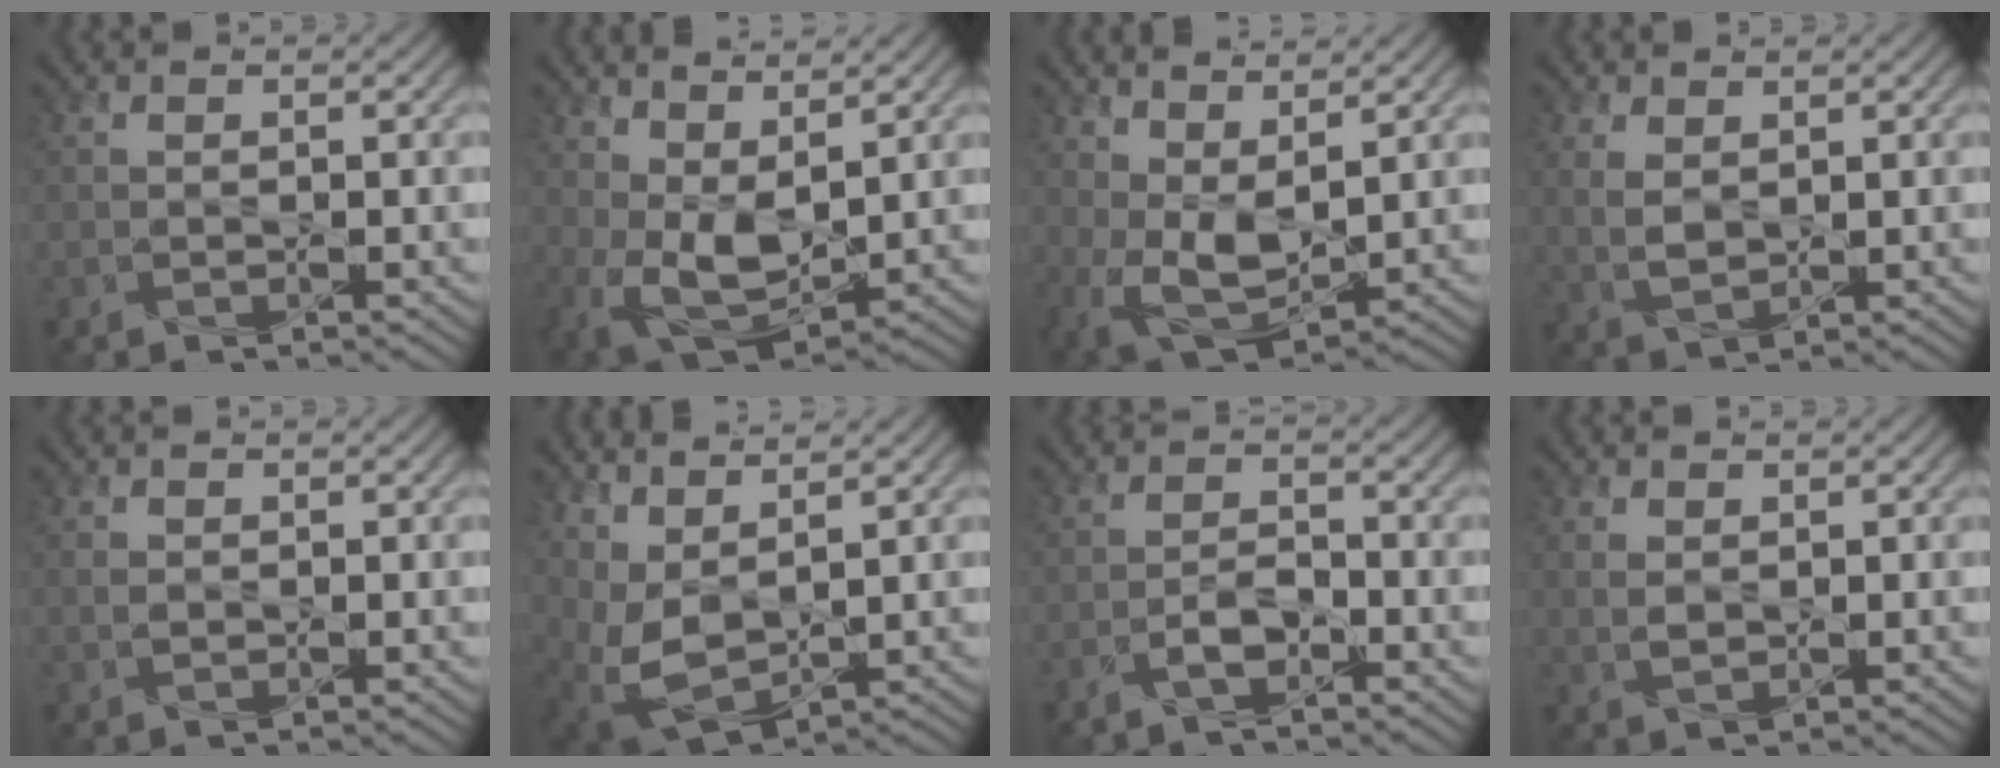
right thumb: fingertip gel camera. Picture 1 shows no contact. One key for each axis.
{"total": 9.1, "fx": 2.4, "fy": 4.9, "fz": 7.2, "tx": -0.175, "ty": -0.005, "tz": 0.046}
{"total": 8.1, "fx": 2.4, "fy": 4.3, "fz": 6.4, "tx": -0.160, "ty": -0.003, "tz": 0.044}
{"total": 3.4, "fx": 1.3, "fy": 1.9, "fz": 2.5, "tx": -0.070, "ty": -0.001, "tz": 0.028}
{"total": 0.9, "fx": 0.1, "fy": 0.7, "fz": 0.6, "tx": -0.017, "ty": -0.001, "tz": 0.002}
{"total": 6.0, "fx": 3.2, "fy": 2.9, "fz": 4.2, "tx": -0.113, "ty": -0.002, "tz": 0.065}
{"total": 3.0, "fx": -2.0, "fy": 0.9, "fz": 2.0, "tx": -0.045, "ty": 0.004, "tz": -0.046}
{"total": 2.0, "fx": 0.6, "fy": 1.2, "fz": 1.4, "tx": -0.040, "ty": 0.000, "tz": 0.015}